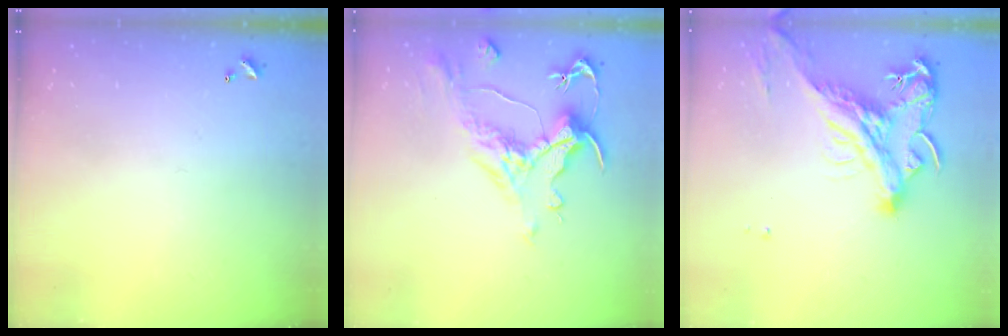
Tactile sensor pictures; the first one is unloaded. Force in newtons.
{"total": 2.0, "press": 1.5, "slide": 1.4}
{"total": 4.6, "press": 4.3, "slide": 1.7}